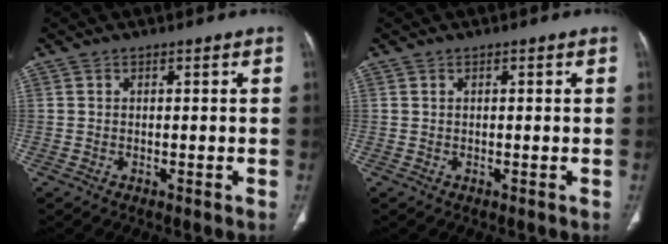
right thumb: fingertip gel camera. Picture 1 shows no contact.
{"total": 0.0}